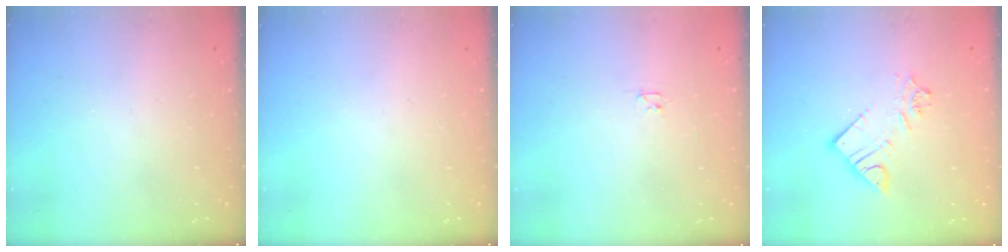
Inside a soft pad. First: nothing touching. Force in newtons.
{"total": 0.0}
{"total": 2.4, "press": 2.3, "slide": 0.4}
{"total": 8.6, "press": 8.6, "slide": 0.5}